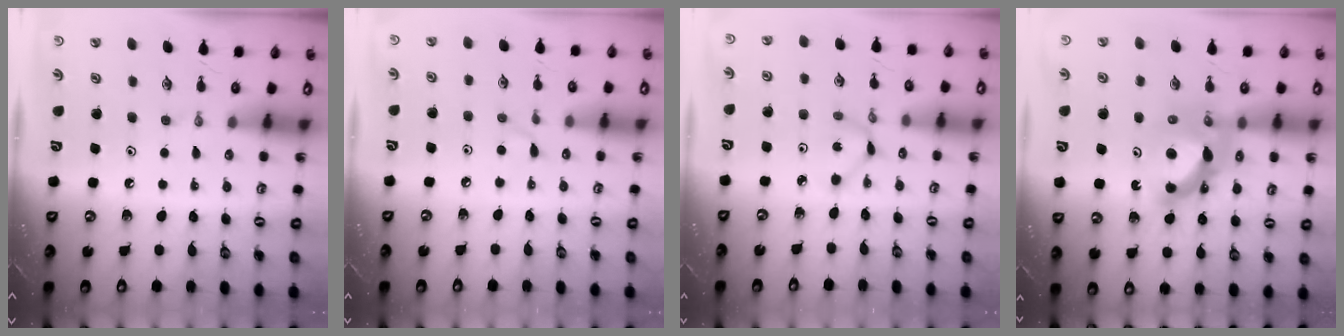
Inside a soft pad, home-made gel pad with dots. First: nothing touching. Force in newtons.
{"total": 3.6, "press": 3.6, "slide": 0.3}
{"total": 1.6, "press": 1.6, "slide": 0.2}
{"total": 11.4, "press": 11.4, "slide": 1.3}